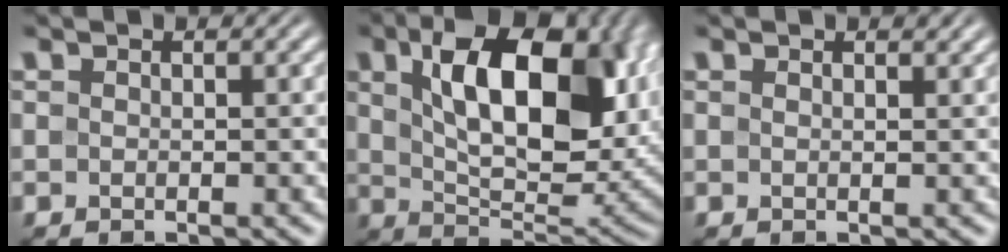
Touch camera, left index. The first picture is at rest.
{"total": 13.9, "force": [3.7, 7.4, 11.2], "torque": [-0.171, -0.004, 0.072]}
{"total": 0.9, "force": [0.7, 0.2, 0.6], "torque": [-0.006, 0.000, 0.006]}